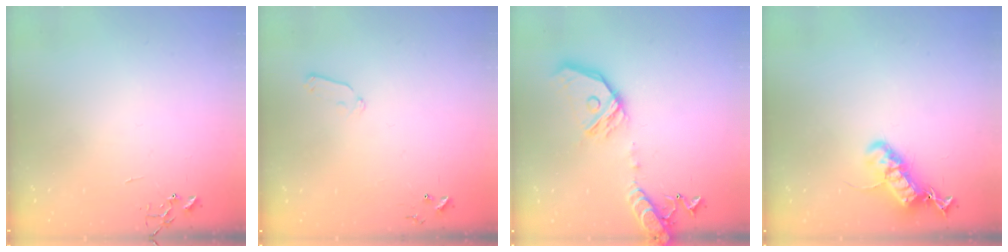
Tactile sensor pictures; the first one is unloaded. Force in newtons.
{"total": 6.0, "press": 5.9, "slide": 1.0}
{"total": 18.2, "press": 17.9, "slide": 3.1}
{"total": 16.7, "press": 16.6, "slide": 1.2}